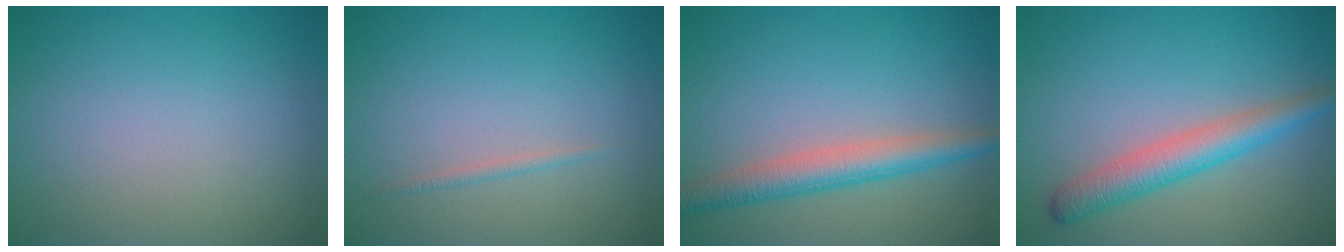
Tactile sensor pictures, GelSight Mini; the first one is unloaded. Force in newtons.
{"total": 0.6, "press": 0.6, "slide": 0.0}
{"total": 4.0, "press": 4.0, "slide": 0.2}
{"total": 4.0, "press": 4.0, "slide": 0.1}